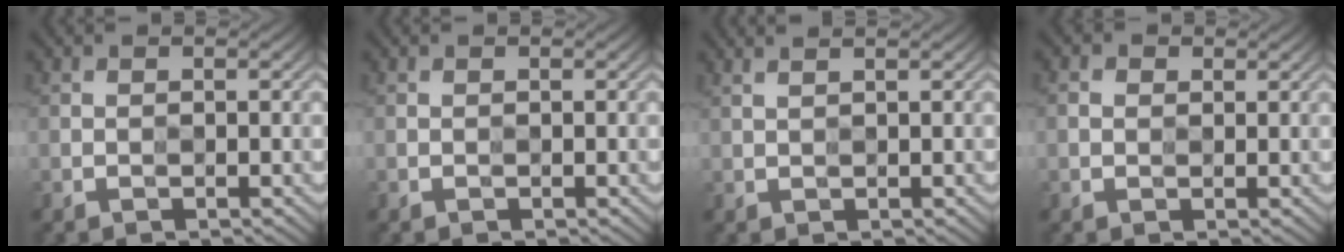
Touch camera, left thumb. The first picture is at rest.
{"total": 0.0}
{"total": 1.9, "force": [1.4, 0.5, 1.2], "torque": [-0.017, 0.004, 0.012]}
{"total": 1.4, "force": [0.4, 1.2, 0.7], "torque": [-0.017, 0.002, 0.004]}